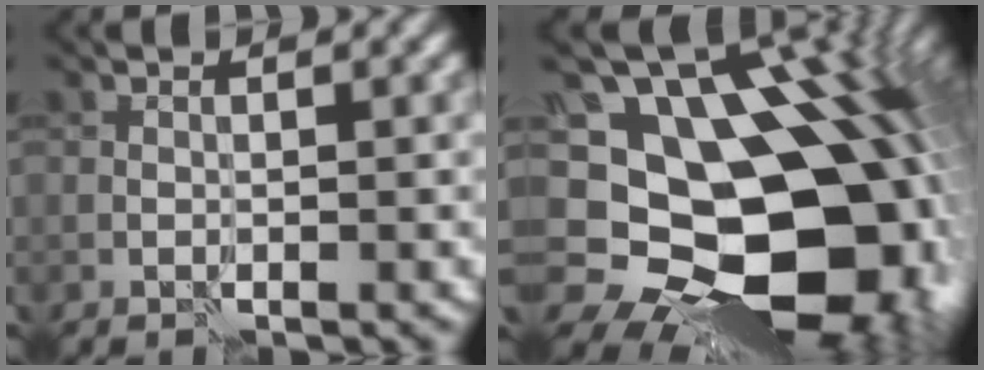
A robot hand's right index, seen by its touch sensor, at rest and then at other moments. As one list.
[{"total": 18.7, "force": [-0.1, 13.6, 12.9], "torque": [-0.199, -0.020, 0.035]}]